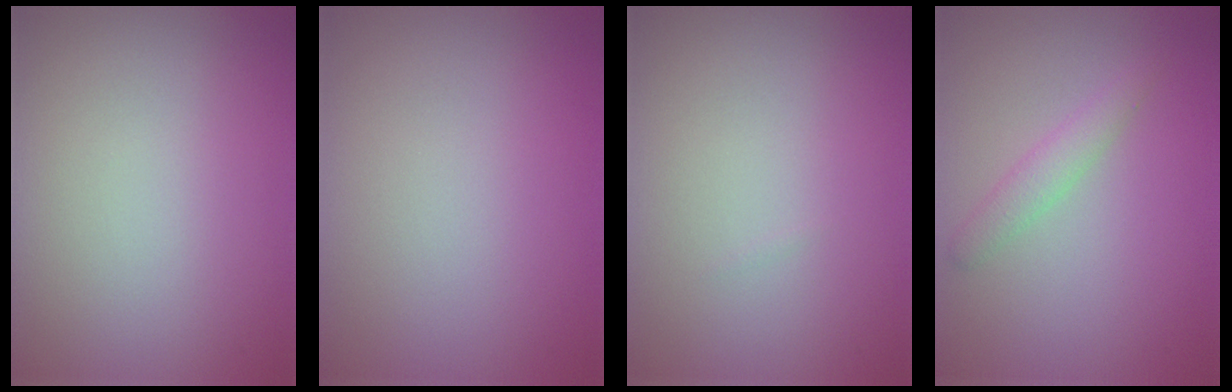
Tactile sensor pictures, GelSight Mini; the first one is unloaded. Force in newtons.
{"total": 0.0}
{"total": 0.0}
{"total": 1.7, "press": 1.7, "slide": 0.1}